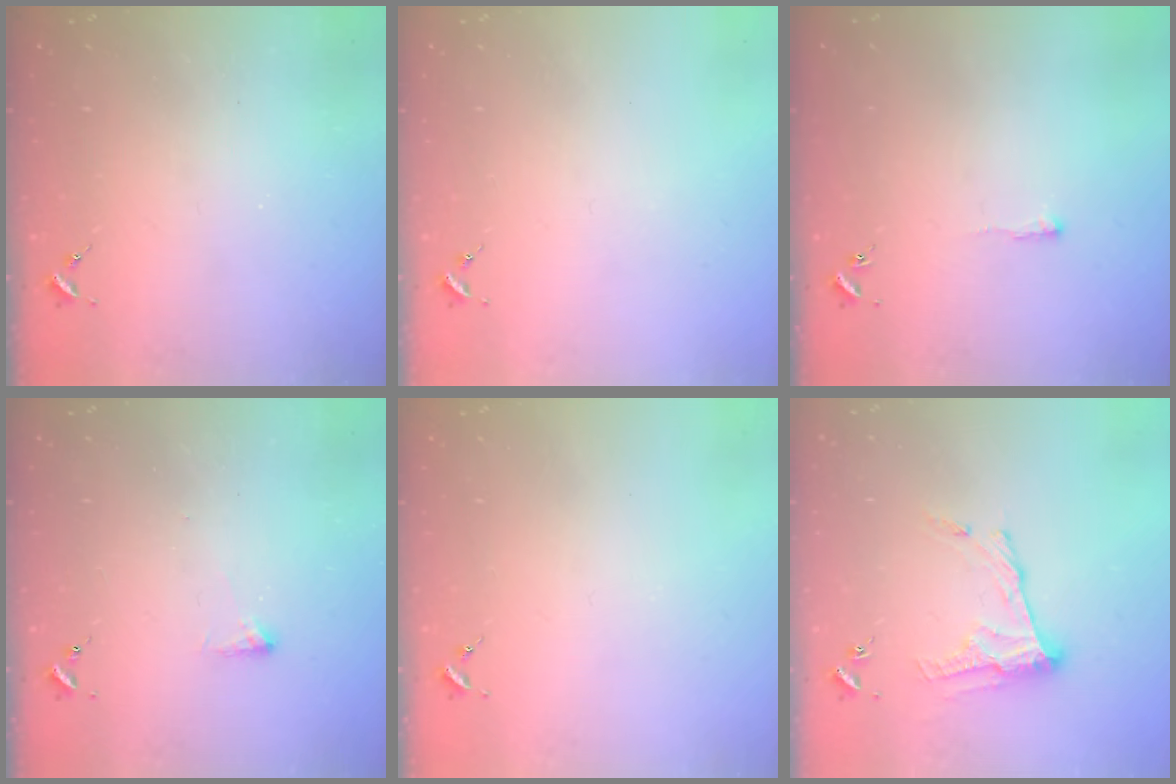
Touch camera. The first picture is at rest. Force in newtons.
{"total": 0.0}
{"total": 2.1, "press": 2.1, "slide": 0.4}
{"total": 2.5, "press": 2.4, "slide": 0.5}
{"total": 0.0}
{"total": 12.2, "press": 12.2, "slide": 0.5}